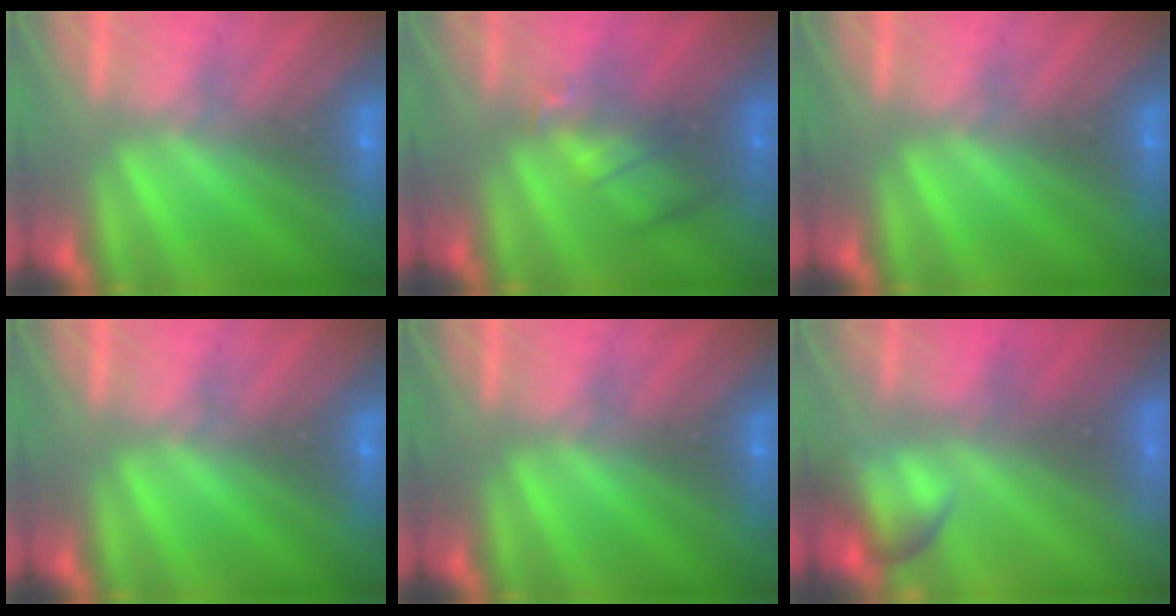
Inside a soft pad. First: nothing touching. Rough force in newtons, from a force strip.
{"total": 2.4}
{"total": 0.0}
{"total": 0.0}
{"total": 0.0}
{"total": 7.4}